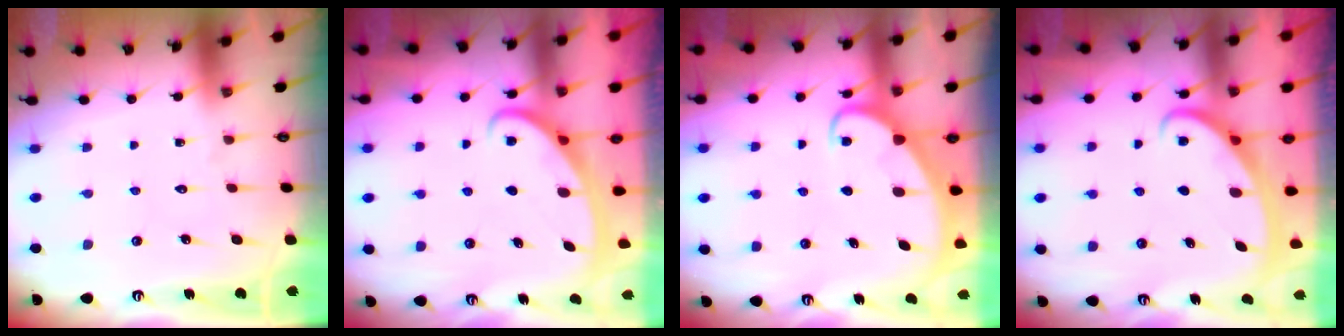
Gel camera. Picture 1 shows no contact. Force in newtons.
{"total": 2.8, "press": 2.8, "slide": 0.4}
{"total": 3.0, "press": 3.0, "slide": 0.4}
{"total": 2.7, "press": 2.7, "slide": 0.4}